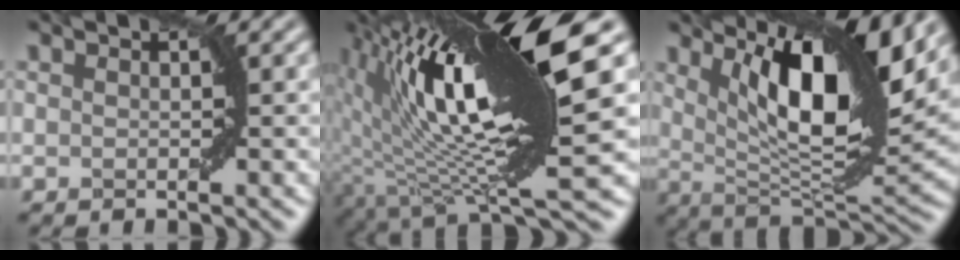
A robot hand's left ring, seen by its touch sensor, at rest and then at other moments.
{"total": 15.4, "force": [4.0, 3.8, 14.3], "torque": [-0.237, 0.010, 0.074]}
{"total": 12.5, "force": [5.1, 3.7, 10.8], "torque": [-0.168, 0.000, 0.088]}